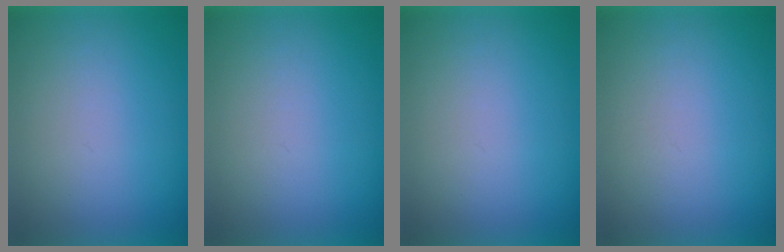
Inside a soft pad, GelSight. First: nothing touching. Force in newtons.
{"total": 0.0}
{"total": 0.0}
{"total": 1.1}